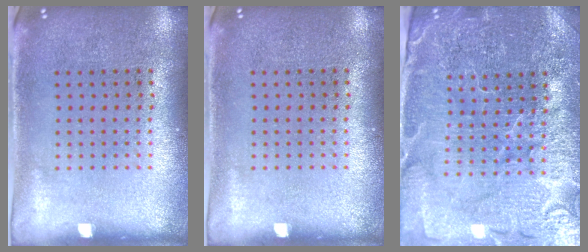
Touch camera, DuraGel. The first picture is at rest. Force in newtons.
{"total": 0.0}
{"total": 4.5, "press": 4.3, "slide": 1.4}